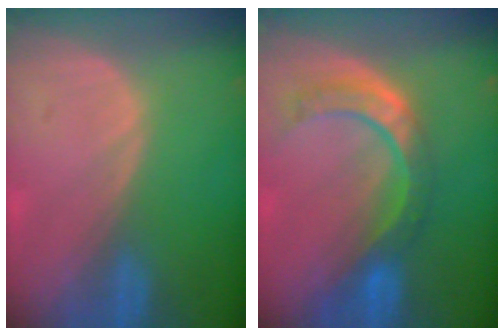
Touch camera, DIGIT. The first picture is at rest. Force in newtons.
{"total": 8.7, "press": 7.3, "slide": 4.7}